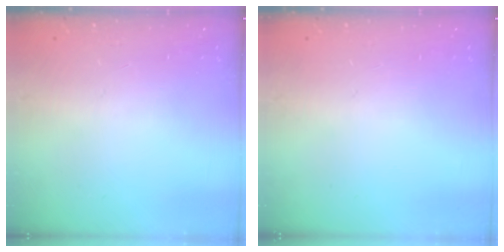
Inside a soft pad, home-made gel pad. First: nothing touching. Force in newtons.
{"total": 0.0}